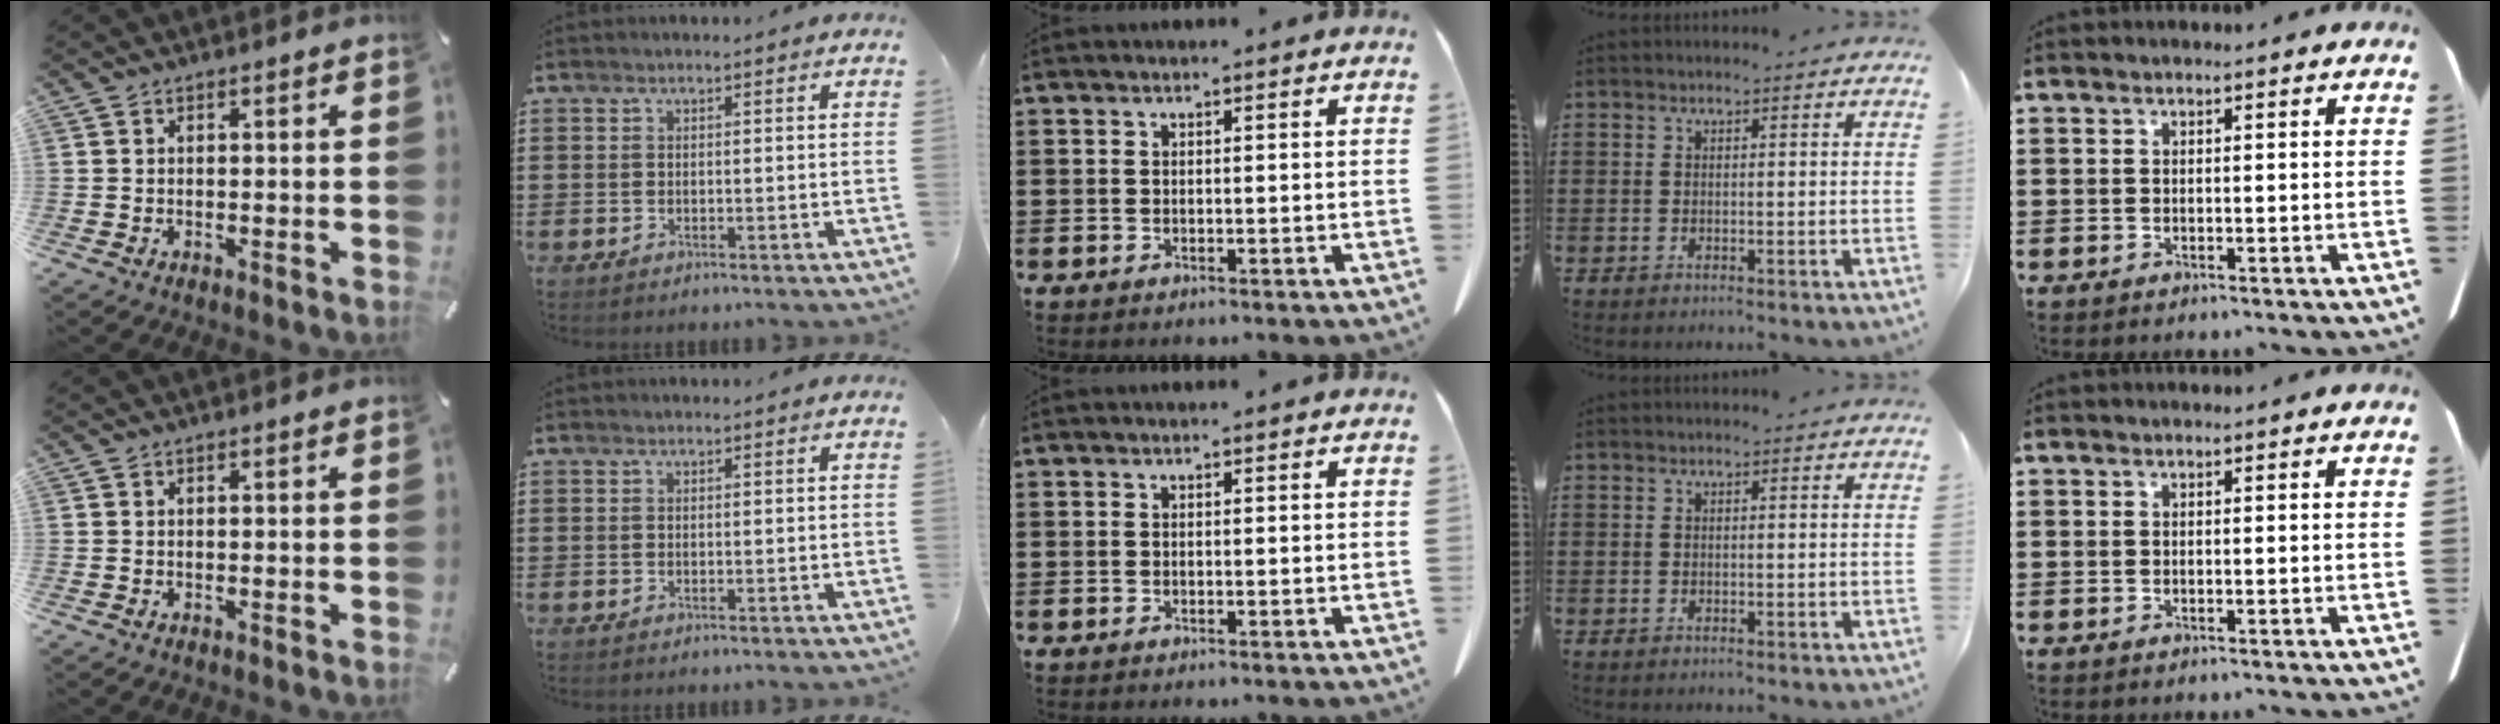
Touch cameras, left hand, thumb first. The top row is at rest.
{}